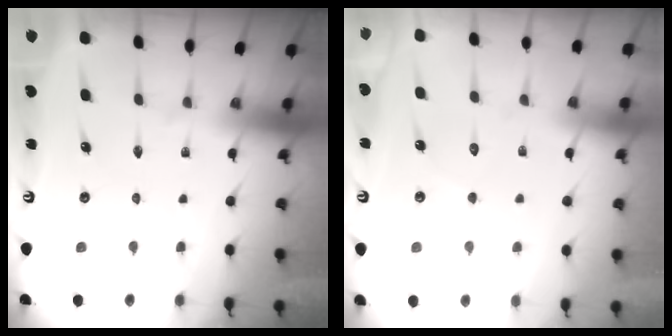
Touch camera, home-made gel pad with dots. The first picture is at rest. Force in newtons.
{"total": 4.9, "press": 4.9, "slide": 0.6}